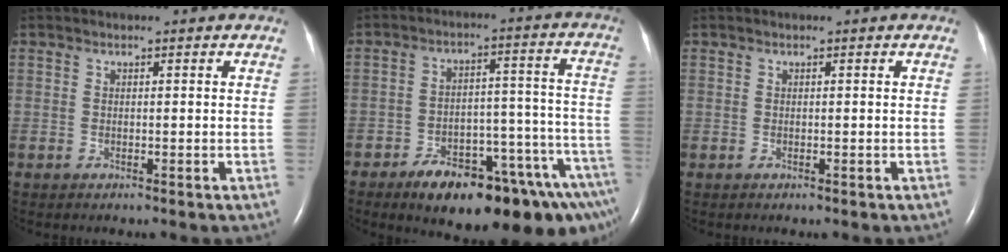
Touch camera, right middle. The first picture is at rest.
{"total": 18.8, "force": [-13.3, 4.7, 12.5], "torque": [-0.087, 0.042, -0.184]}
{"total": 0.0}